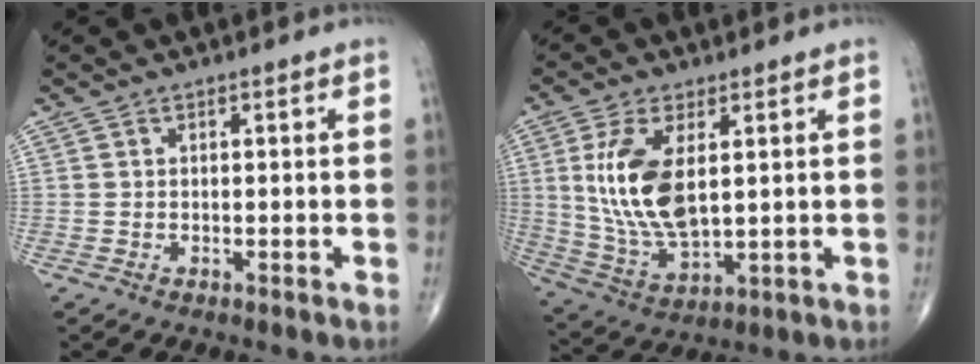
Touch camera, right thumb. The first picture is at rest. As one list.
[{"total": 13.7, "force": [2.8, 6.6, 11.7], "torque": [-0.238, -0.017, 0.067]}]